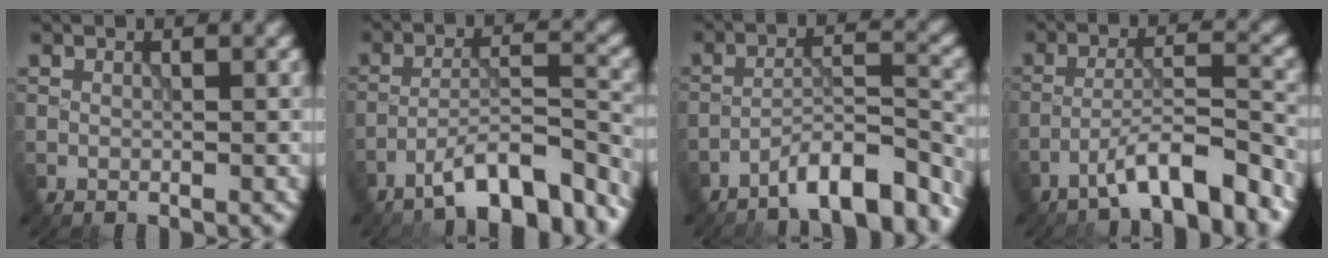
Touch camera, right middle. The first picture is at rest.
{"total": 7.7, "force": [-6.0, 1.6, 4.7], "torque": [-0.064, 0.010, -0.099]}
{"total": 7.0, "force": [-5.6, 1.4, 3.8], "torque": [-0.052, 0.007, -0.094]}
{"total": 6.1, "force": [-4.3, 0.8, 4.2], "torque": [-0.066, 0.015, -0.075]}